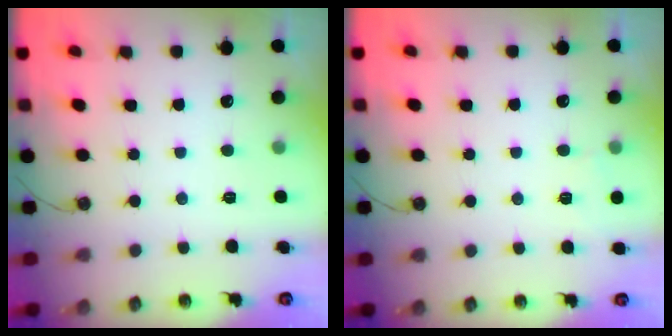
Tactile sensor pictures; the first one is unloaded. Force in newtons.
{"total": 5.5, "press": 2.2, "slide": 5.1}